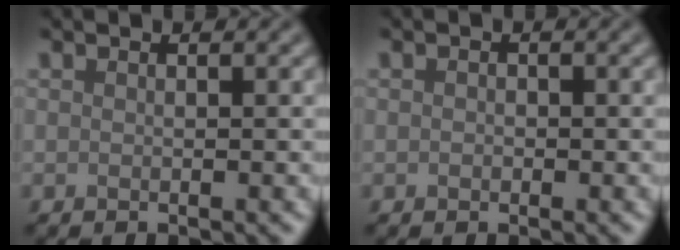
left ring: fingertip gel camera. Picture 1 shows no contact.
{"total": 0.5, "force": [-0.1, 0.5, 0.2], "torque": [-0.001, -0.004, -0.002]}